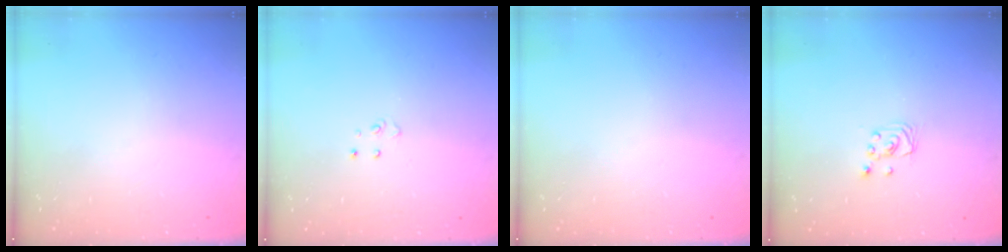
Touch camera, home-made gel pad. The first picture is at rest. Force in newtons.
{"total": 4.0, "press": 3.9, "slide": 0.4}
{"total": 0.0}
{"total": 2.0, "press": 2.0, "slide": 0.2}